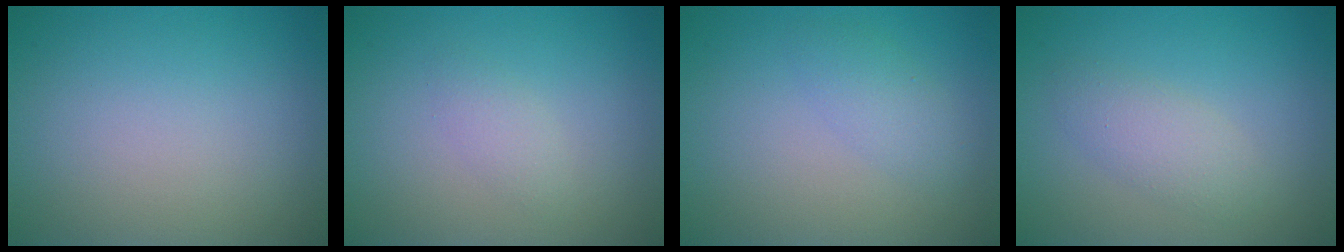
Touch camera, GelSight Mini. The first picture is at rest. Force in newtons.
{"total": 1.2, "press": 1.2, "slide": 0.1}
{"total": 1.9, "press": 1.9, "slide": 0.0}
{"total": 2.3, "press": 2.3, "slide": 0.1}